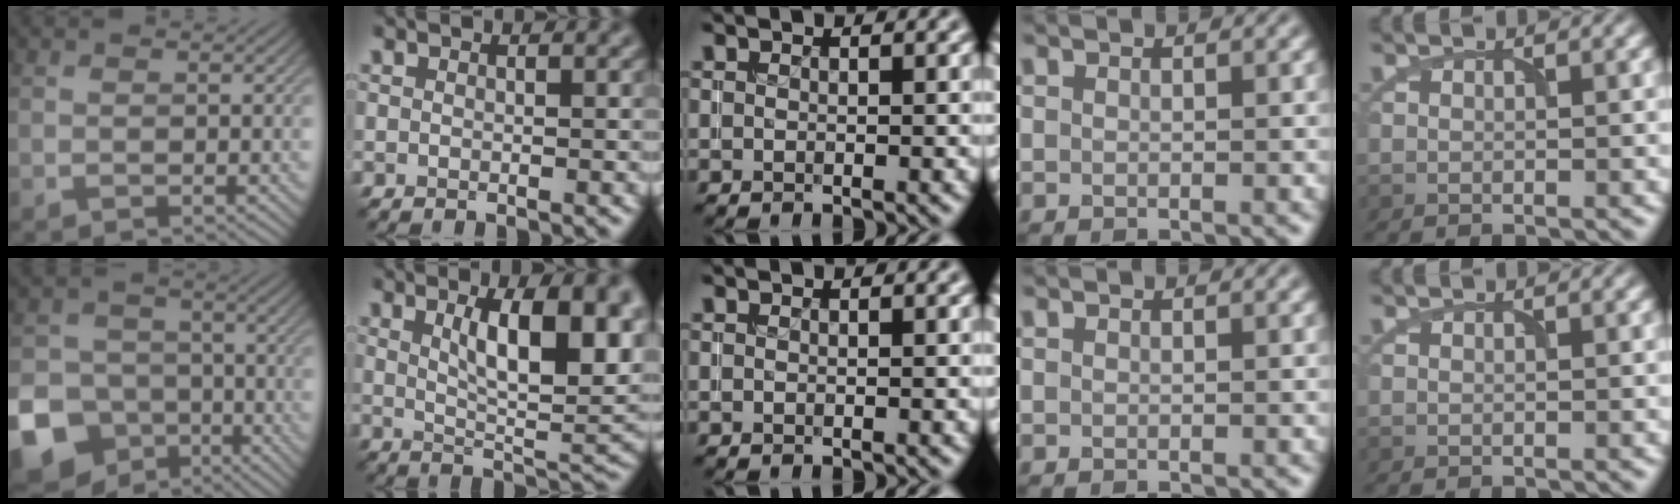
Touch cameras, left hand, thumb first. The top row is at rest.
{"thumb": {"total": 17.5, "force": [-8.7, 14.1, 5.7], "torque": [-0.171, -0.071, -0.154]}, "index": {"total": 10.7, "force": [3.0, 3.7, 9.6], "torque": [-0.128, -0.003, 0.052]}}